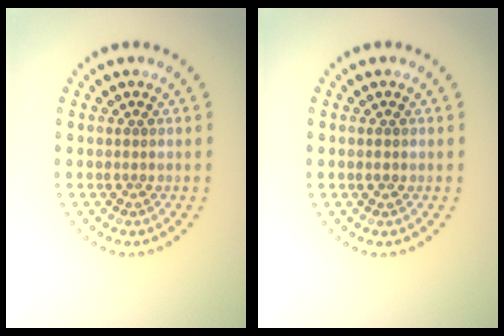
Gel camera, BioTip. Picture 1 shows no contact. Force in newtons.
{"total": 0.8, "press": 0.8, "slide": 0.1}